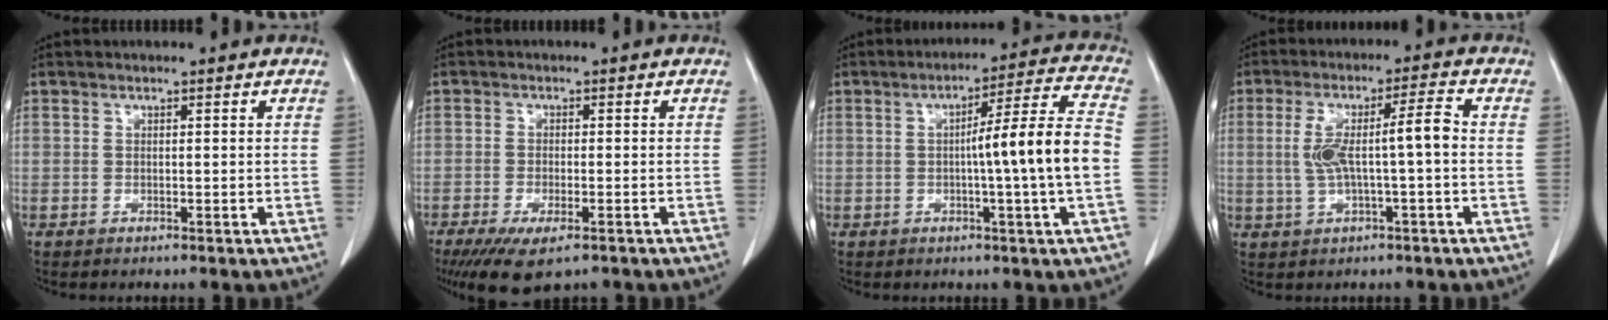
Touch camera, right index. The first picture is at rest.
{"total": 7.8, "force": [-5.2, 2.4, 5.4], "torque": [-0.085, -0.017, -0.080]}
{"total": 11.5, "force": [-1.3, -1.3, 11.3], "torque": [-0.171, 0.010, -0.022]}
{"total": 7.8, "force": [-0.1, 0.9, 7.8], "torque": [-0.149, 0.026, 0.001]}